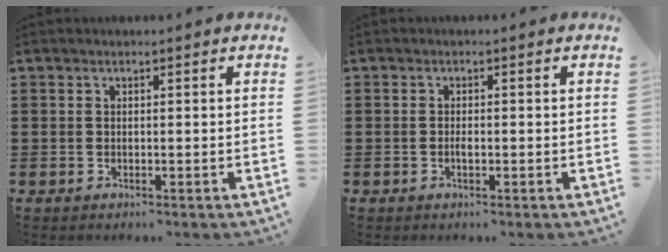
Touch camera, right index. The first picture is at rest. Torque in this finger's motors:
{"motor_torque": [2.14, 0.00, 0.03, 0.00]}